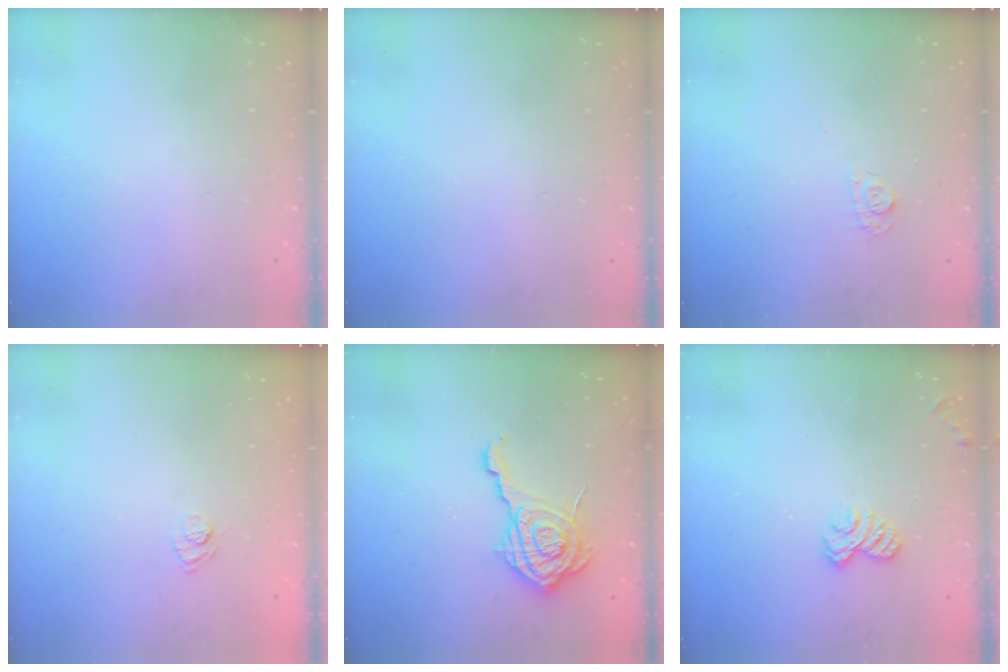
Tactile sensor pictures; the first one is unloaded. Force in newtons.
{"total": 0.0}
{"total": 4.3, "press": 4.2, "slide": 0.6}
{"total": 6.6, "press": 6.5, "slide": 1.4}
{"total": 14.4, "press": 14.4, "slide": 0.9}
{"total": 3.4, "press": 3.2, "slide": 1.1}